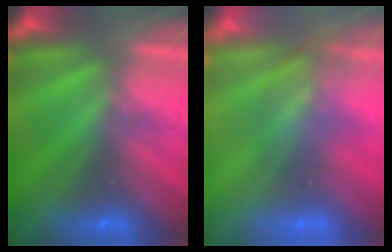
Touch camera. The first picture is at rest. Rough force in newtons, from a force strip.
{"total": 3.0}